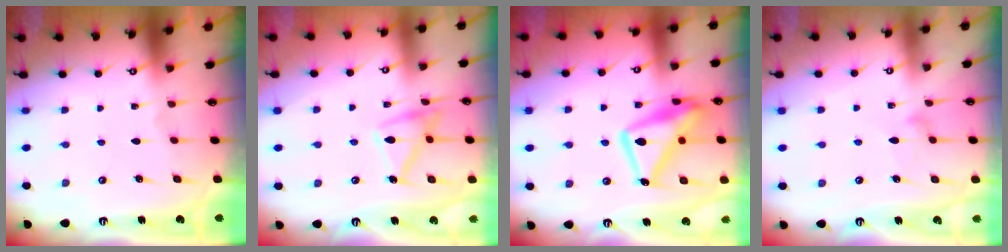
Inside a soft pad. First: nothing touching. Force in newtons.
{"total": 14.2, "press": 14.2, "slide": 0.8}
{"total": 15.2, "press": 15.1, "slide": 1.3}
{"total": 9.8, "press": 9.8, "slide": 0.6}